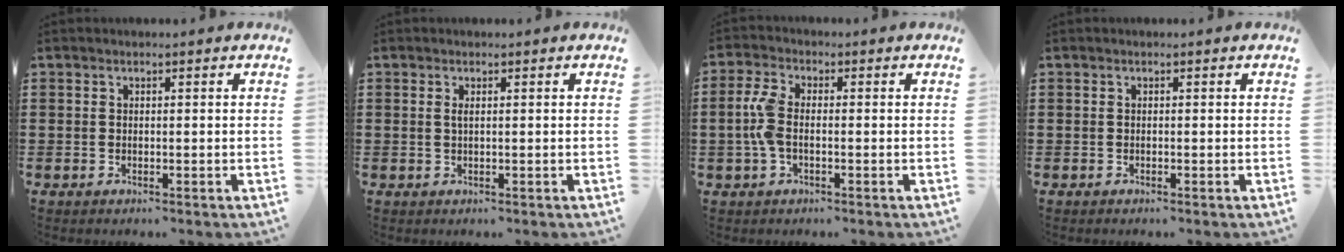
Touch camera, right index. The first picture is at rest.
{"total": 0.9, "force": [0.2, 0.1, 0.8], "torque": [-0.017, 0.001, 0.004]}
{"total": 4.7, "force": [-0.5, 2.3, 4.1], "torque": [-0.102, -0.003, -0.016]}
{"total": 0.0}